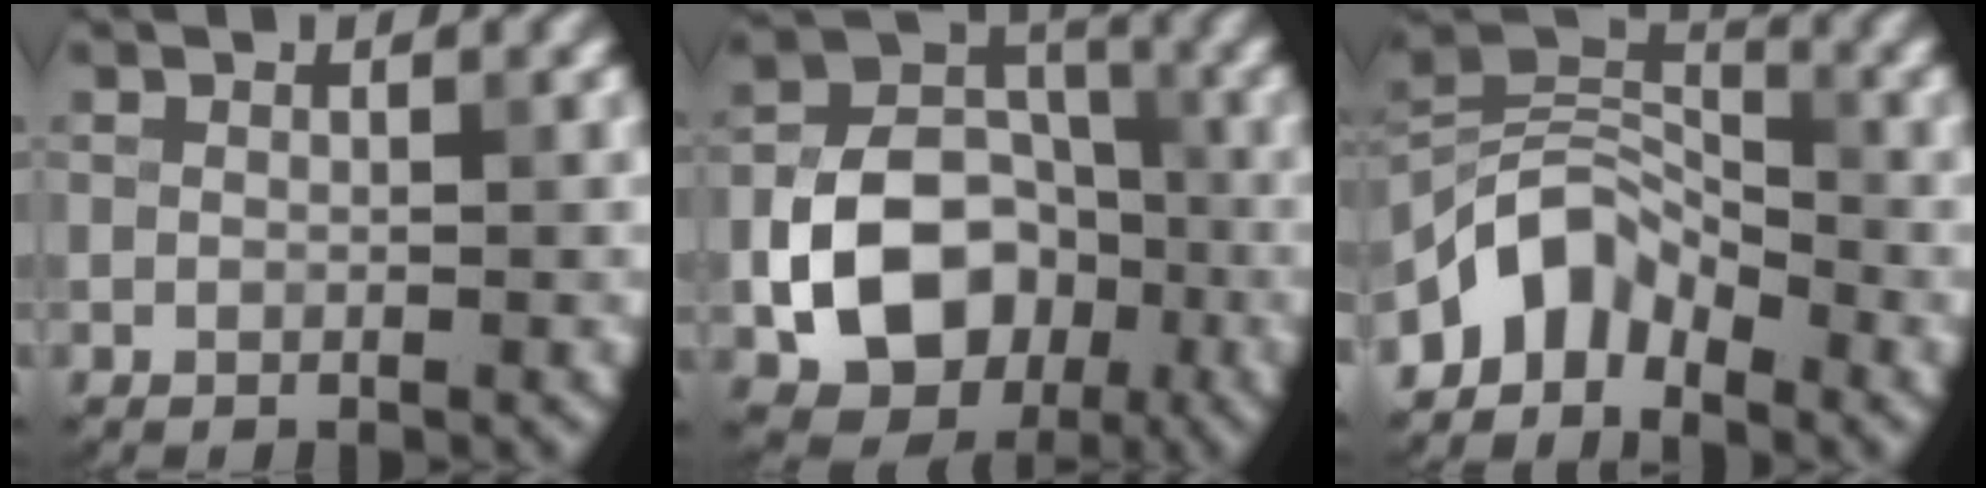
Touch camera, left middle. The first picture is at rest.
{"total": 9.7, "force": [-2.8, 7.4, 5.6], "torque": [-0.093, -0.005, -0.055]}
{"total": 5.2, "force": [-3.7, 2.8, 2.3], "torque": [-0.032, 0.006, -0.083]}